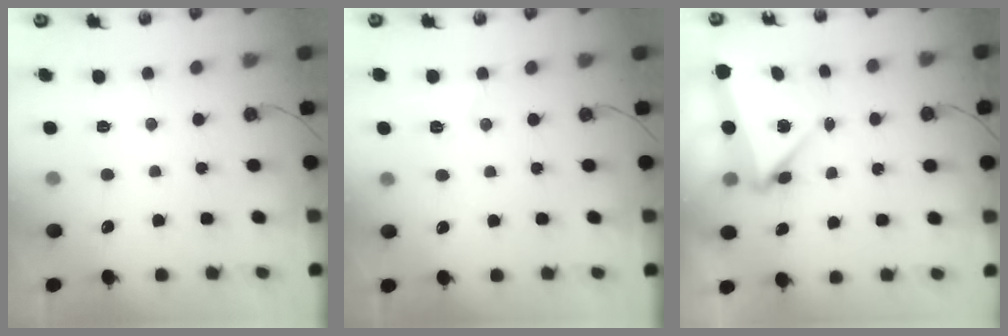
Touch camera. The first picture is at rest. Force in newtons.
{"total": 5.0, "press": 4.4, "slide": 2.3}
{"total": 6.2, "press": 6.1, "slide": 1.2}